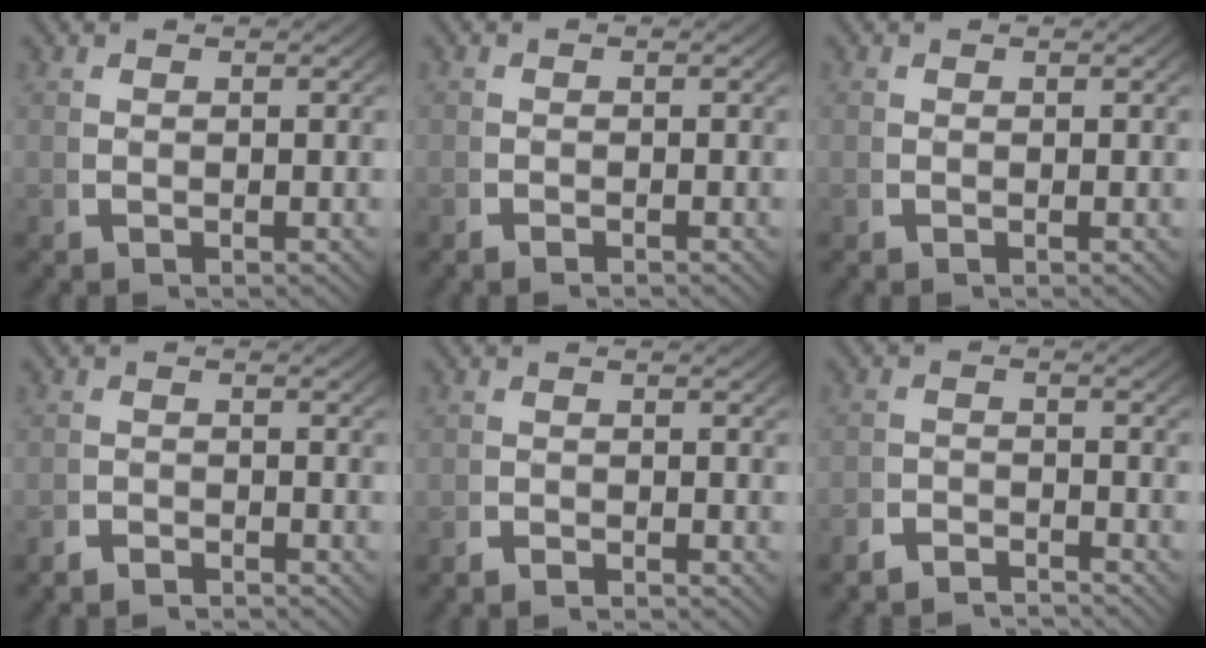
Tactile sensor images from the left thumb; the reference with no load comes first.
{"total": 0.8, "force": [-0.7, 0.3, 0.2], "torque": [-0.002, -0.006, -0.014]}
{"total": 0.0}
{"total": 2.2, "force": [-2.1, 0.4, 0.1], "torque": [0.002, -0.010, -0.042]}
{"total": 1.5, "force": [-1.4, 0.3, 0.1], "torque": [0.000, -0.008, -0.029]}
{"total": 3.4, "force": [-3.3, 0.7, 0.2], "torque": [0.003, -0.013, -0.062]}